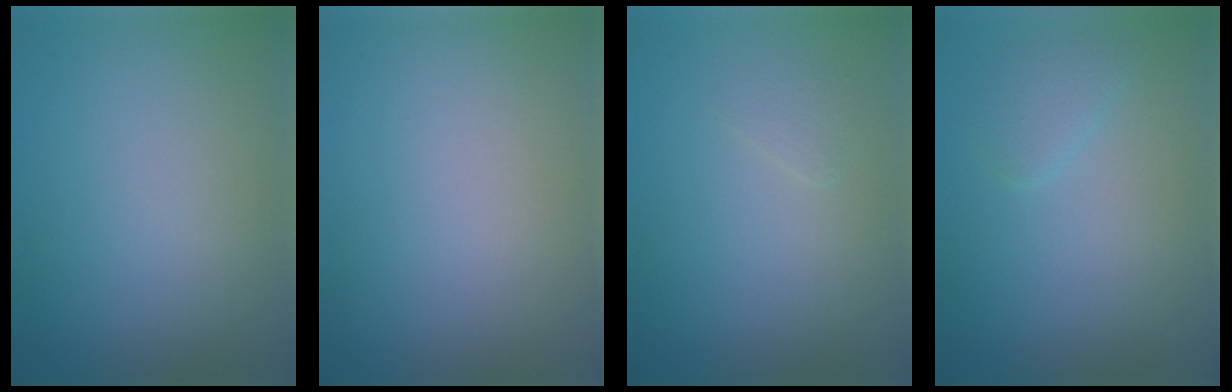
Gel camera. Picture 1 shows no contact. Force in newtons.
{"total": 0.0}
{"total": 0.7, "press": 0.7, "slide": 0.1}
{"total": 1.4, "press": 1.4, "slide": 0.1}